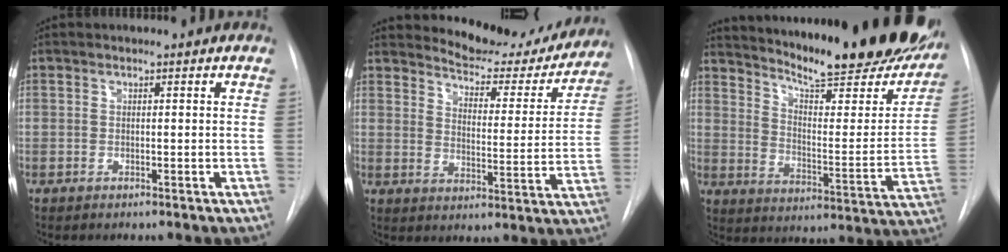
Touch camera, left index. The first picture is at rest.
{"total": 15.4, "force": [14.6, 3.7, 3.1], "torque": [-0.028, -0.033, 0.179]}
{"total": 28.9, "force": [24.4, 4.7, 14.8], "torque": [-0.217, -0.079, 0.312]}